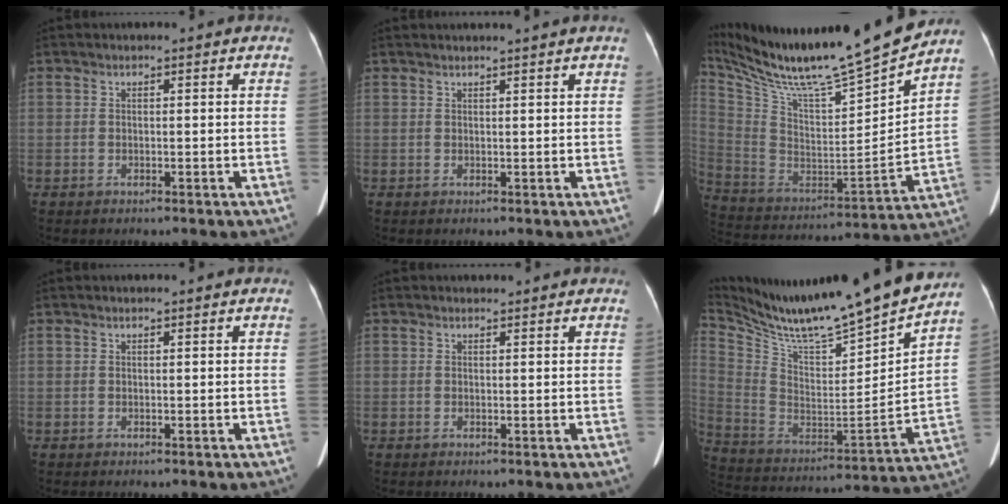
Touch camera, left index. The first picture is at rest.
{"total": 2.3, "force": [2.0, -0.7, 0.8], "torque": [-0.014, 0.004, 0.026]}
{"total": 24.2, "force": [21.5, 0.0, 11.2], "torque": [-0.224, -0.061, 0.351]}
{"total": 0.0}
{"total": 0.9, "force": [0.8, 0.3, 0.0], "torque": [-0.008, 0.011, 0.011]}
{"total": 26.9, "force": [23.9, 0.4, 12.3], "torque": [-0.238, -0.068, 0.373]}